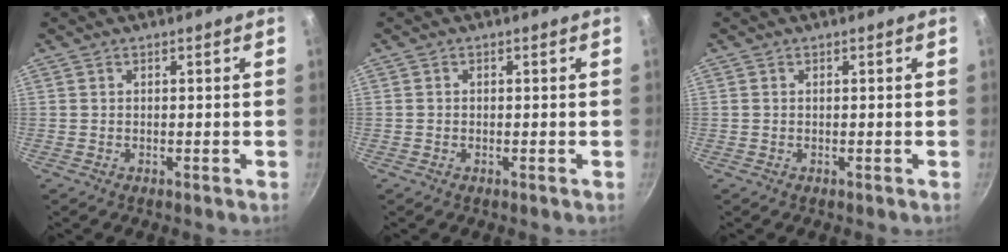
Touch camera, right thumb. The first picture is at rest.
{"total": 0.0}
{"total": 0.0}